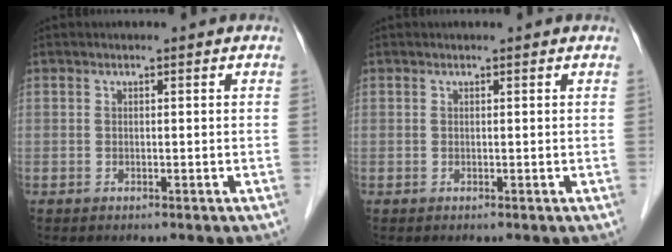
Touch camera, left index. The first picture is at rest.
{"total": 1.2, "force": [1.1, 0.1, 0.2], "torque": [-0.011, 0.007, 0.013]}